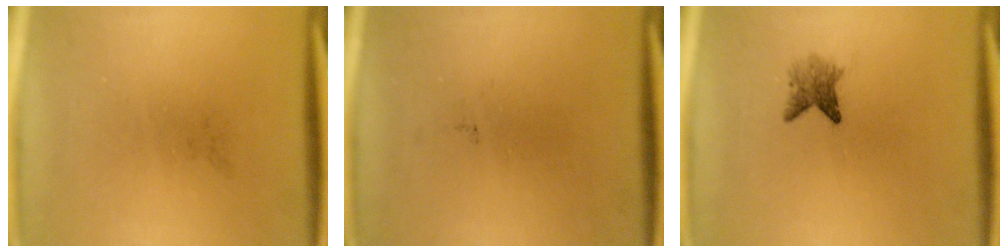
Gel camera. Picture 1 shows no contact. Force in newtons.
{"total": 0.0}
{"total": 2.5}